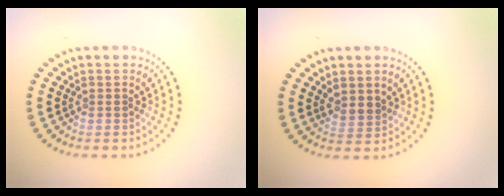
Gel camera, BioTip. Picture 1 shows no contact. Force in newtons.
{"total": 1.4, "press": 1.1, "slide": 0.8}